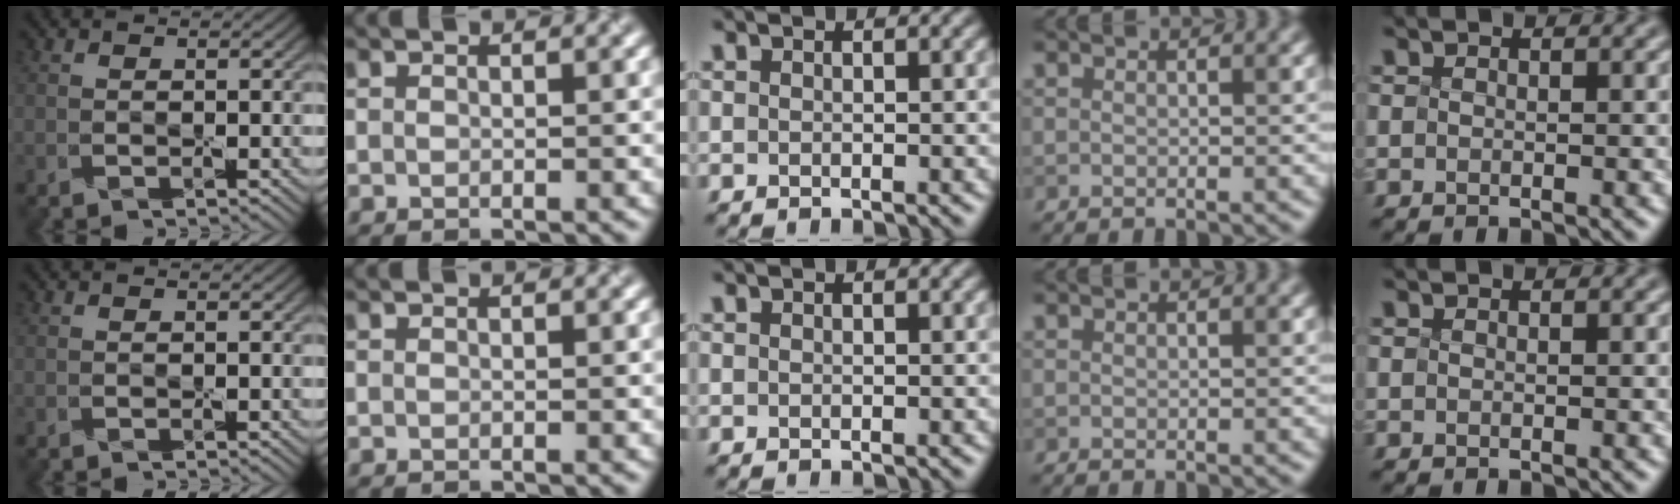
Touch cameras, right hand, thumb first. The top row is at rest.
{}